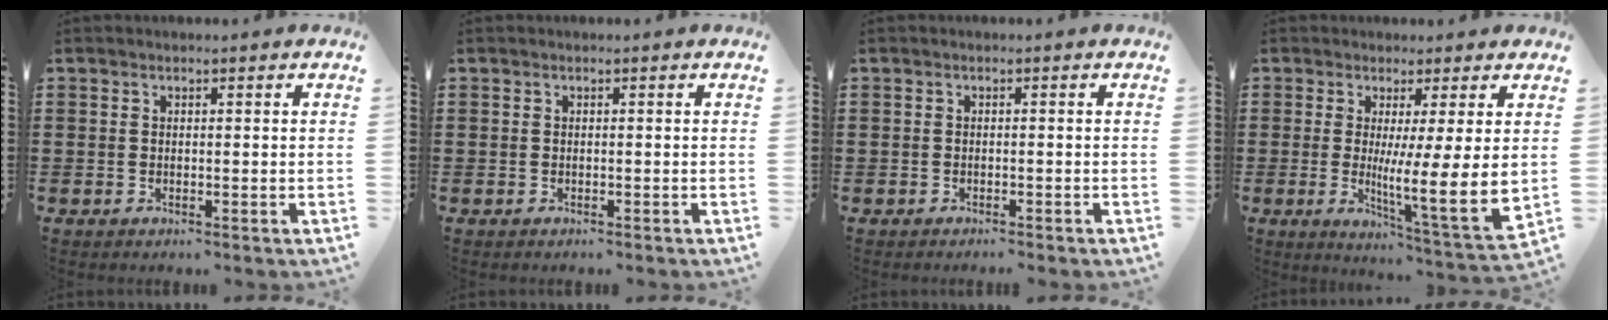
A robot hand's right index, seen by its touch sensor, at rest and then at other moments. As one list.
[{"total": 0.0}, {"total": 0.7, "force": [-0.7, 0.0, 0.1], "torque": [-0.003, -0.002, -0.013]}, {"total": 8.2, "force": [2.1, 0.3, 7.9], "torque": [-0.120, -0.047, 0.038]}]